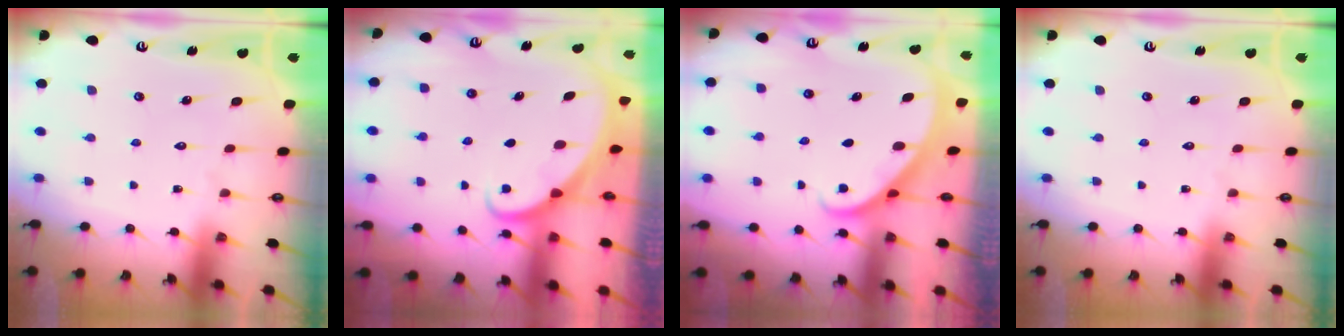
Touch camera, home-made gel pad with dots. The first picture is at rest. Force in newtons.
{"total": 1.9, "press": 1.9, "slide": 0.1}
{"total": 2.1, "press": 2.1, "slide": 0.2}
{"total": 0.0}